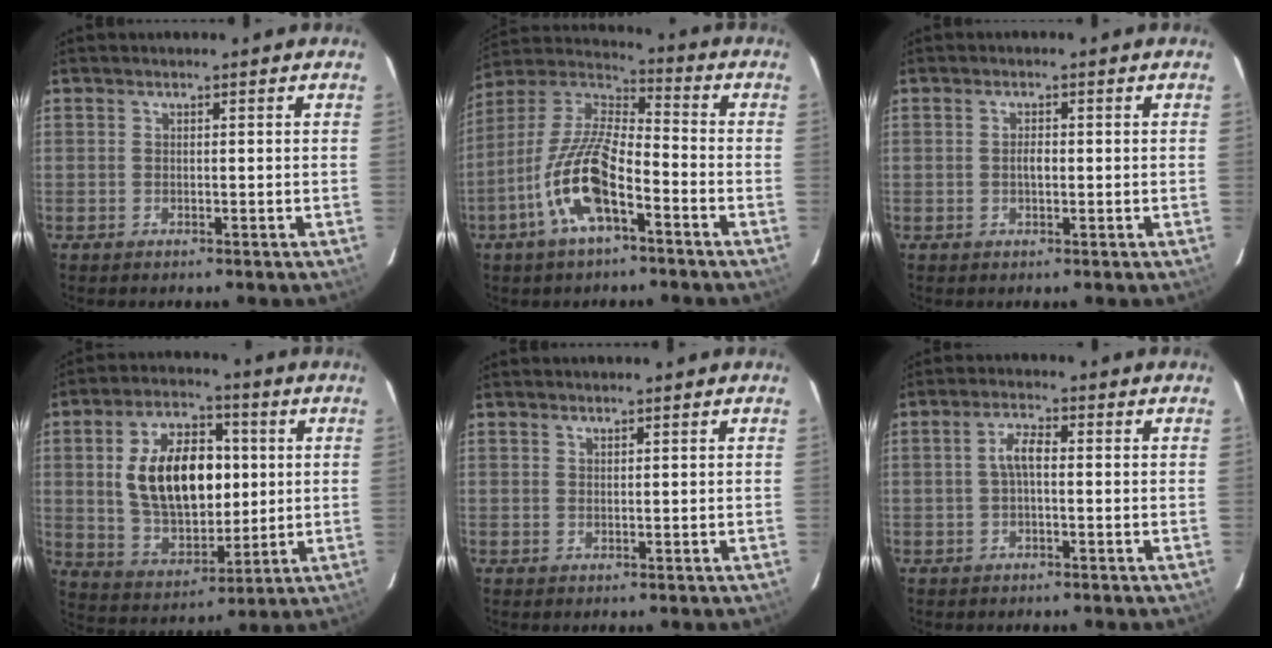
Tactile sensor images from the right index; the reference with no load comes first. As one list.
[{"total": 14.9, "force": [-6.8, 4.8, 12.4], "torque": [-0.257, -0.005, -0.135]}, {"total": 1.7, "force": [-0.1, 0.8, 1.5], "torque": [-0.027, 0.003, -0.003]}, {"total": 17.6, "force": [2.4, 10.4, 14.0], "torque": [-0.258, 0.019, 0.057]}, {"total": 0.6, "force": [0.6, 0.1, 0.2], "torque": [-0.004, 0.000, 0.011]}, {"total": 3.3, "force": [-0.3, 1.1, 3.1], "torque": [-0.062, 0.010, -0.005]}]